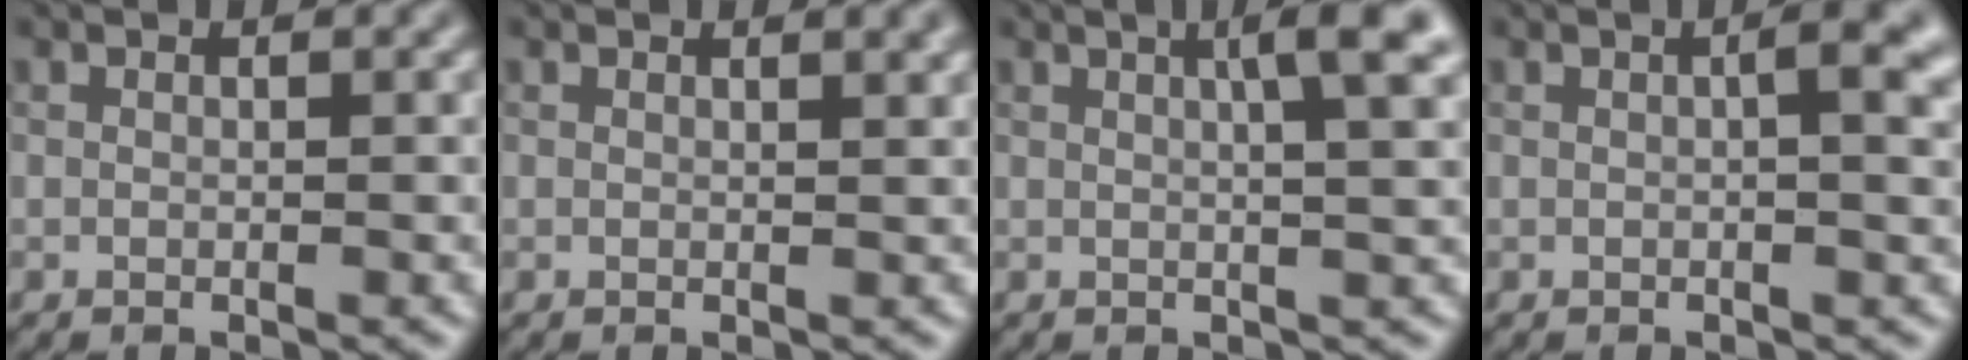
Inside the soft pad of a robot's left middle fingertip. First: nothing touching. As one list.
[{"total": 1.7, "force": [1.1, 0.6, 1.2], "torque": [-0.008, 0.003, 0.012]}, {"total": 4.9, "force": [1.7, 0.9, 4.5], "torque": [-0.055, 0.013, 0.022]}, {"total": 3.8, "force": [0.6, 1.1, 3.6], "torque": [-0.044, 0.013, 0.004]}]